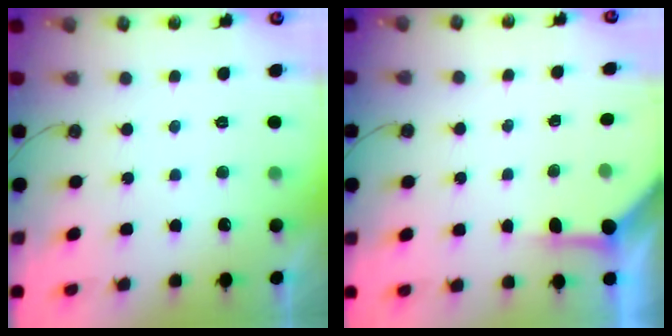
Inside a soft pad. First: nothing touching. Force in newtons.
{"total": 4.0, "press": 3.9, "slide": 0.5}